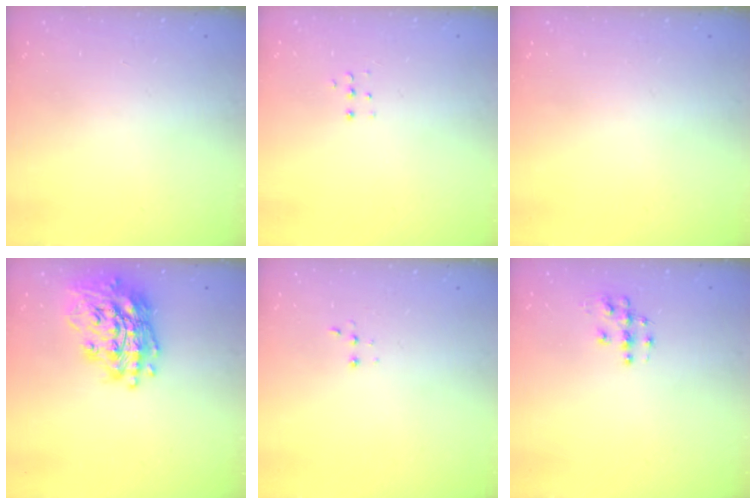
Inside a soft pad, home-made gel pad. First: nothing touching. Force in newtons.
{"total": 3.8, "press": 3.7, "slide": 0.7}
{"total": 0.0}
{"total": 19.7, "press": 19.5, "slide": 2.7}
{"total": 2.7, "press": 2.7, "slide": 0.5}
{"total": 4.8, "press": 4.8, "slide": 0.3}